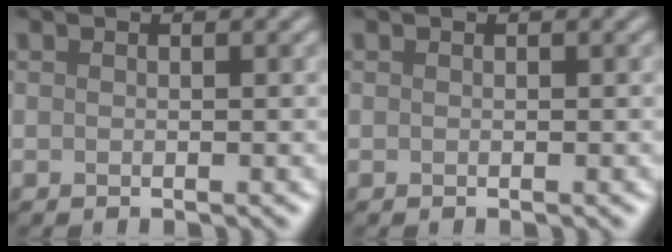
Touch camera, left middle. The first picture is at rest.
{"total": 0.0}